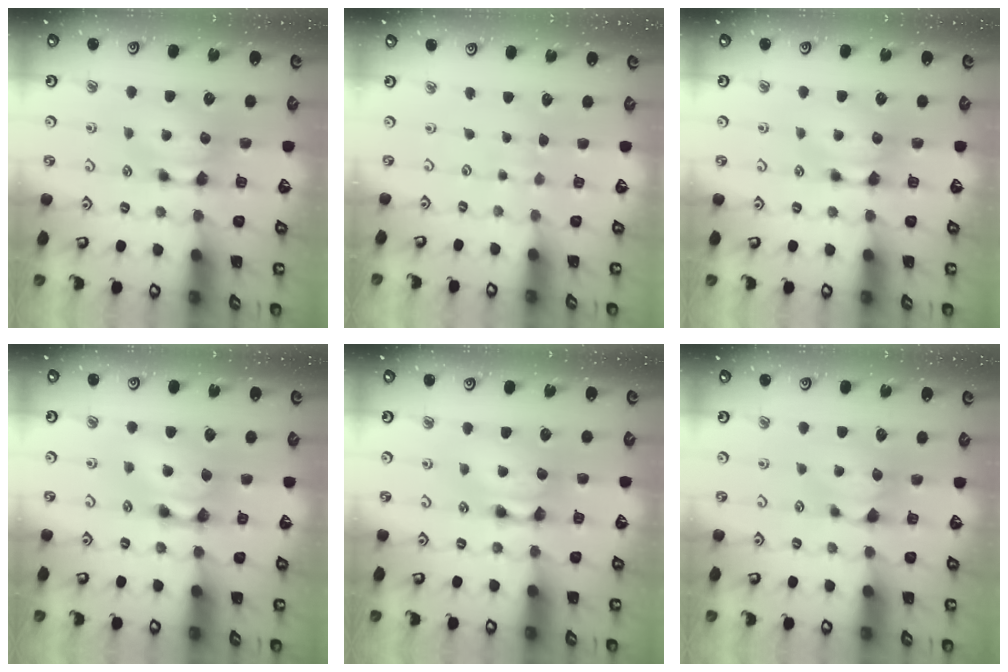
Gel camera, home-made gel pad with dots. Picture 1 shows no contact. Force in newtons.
{"total": 4.9, "press": 4.9, "slide": 0.3}
{"total": 0.0}
{"total": 3.3, "press": 3.3, "slide": 0.2}
{"total": 2.5, "press": 2.5, "slide": 0.1}
{"total": 0.6, "press": 0.3, "slide": 0.6}